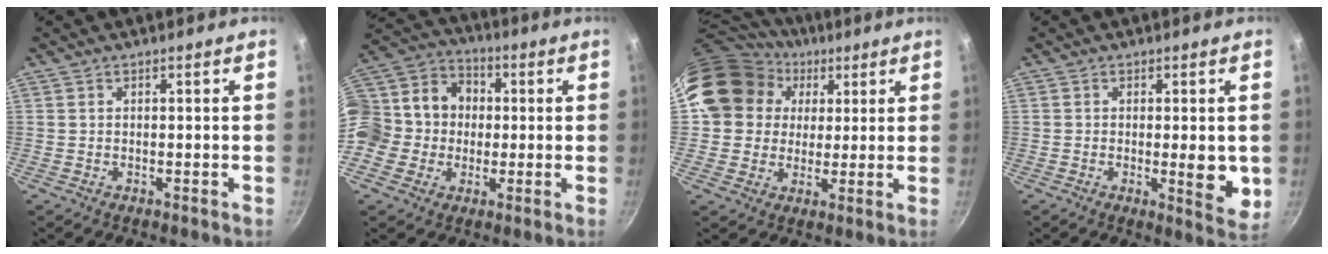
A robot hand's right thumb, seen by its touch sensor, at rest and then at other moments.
{"total": 18.0, "force": [-0.4, 16.0, 8.2], "torque": [-0.144, 0.045, -0.017]}
{"total": 16.6, "force": [4.7, 14.5, 6.5], "torque": [-0.093, 0.025, 0.075]}
{"total": 7.1, "force": [-0.5, 2.0, 6.8], "torque": [-0.092, -0.018, -0.004]}